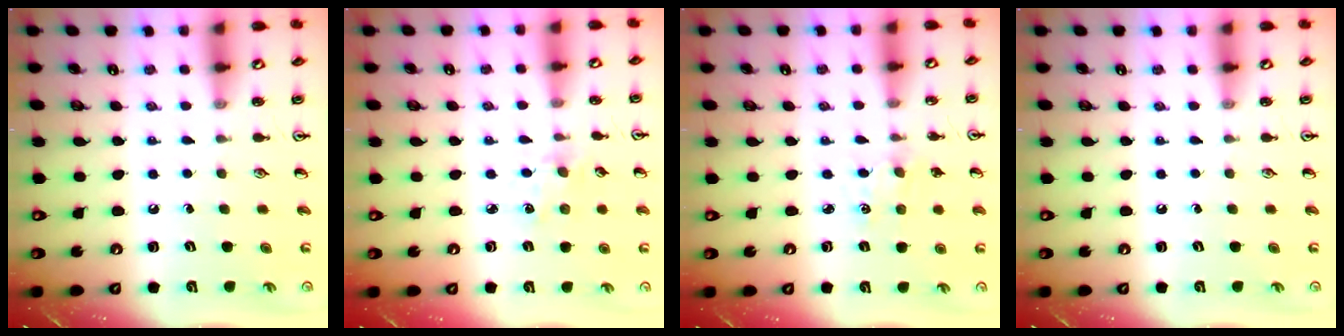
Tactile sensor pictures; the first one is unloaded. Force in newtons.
{"total": 2.9, "press": 2.9, "slide": 0.5}
{"total": 1.4, "press": 1.3, "slide": 0.3}
{"total": 0.0}